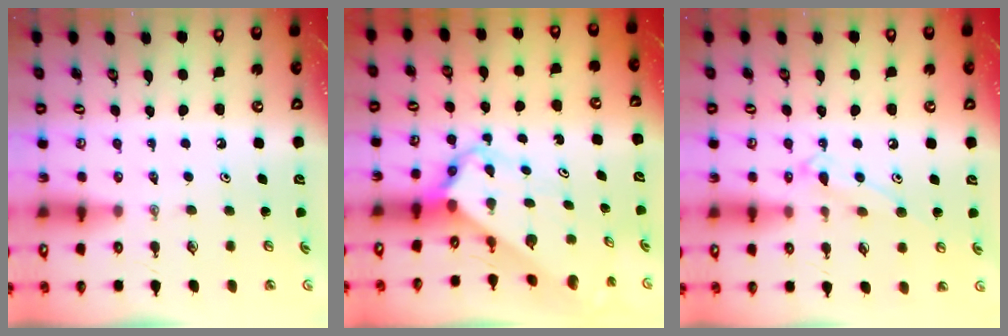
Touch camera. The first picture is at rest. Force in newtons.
{"total": 4.7, "press": 4.7, "slide": 0.4}
{"total": 9.1, "press": 9.1, "slide": 0.7}